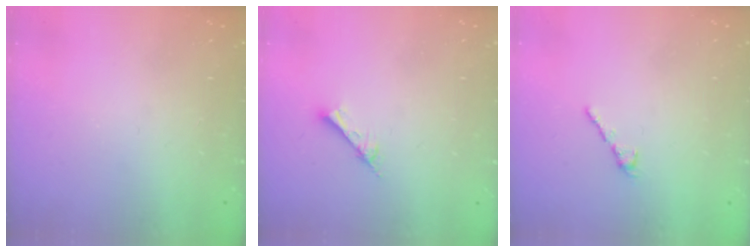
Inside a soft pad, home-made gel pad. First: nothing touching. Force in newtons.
{"total": 2.6, "press": 2.6, "slide": 0.1}
{"total": 2.2, "press": 2.2, "slide": 0.4}